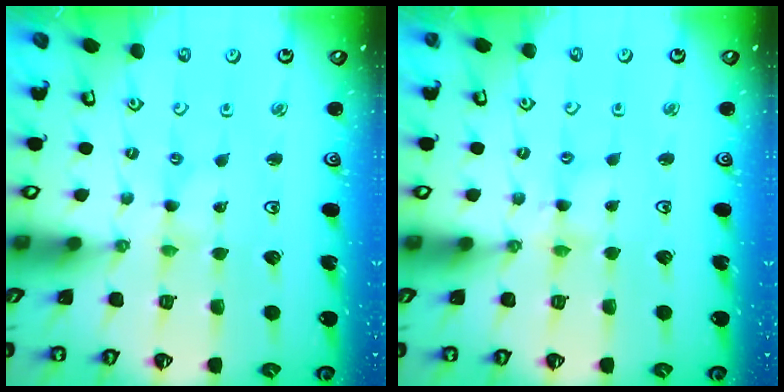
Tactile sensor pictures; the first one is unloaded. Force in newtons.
{"total": 3.1, "press": 3.1, "slide": 0.3}